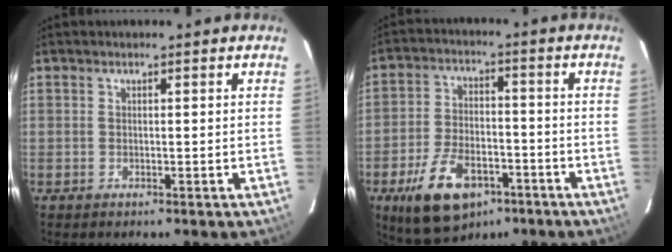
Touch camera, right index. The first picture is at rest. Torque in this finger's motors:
{"motor_torque": [1.33, -0.81, 0.38, 0.08]}